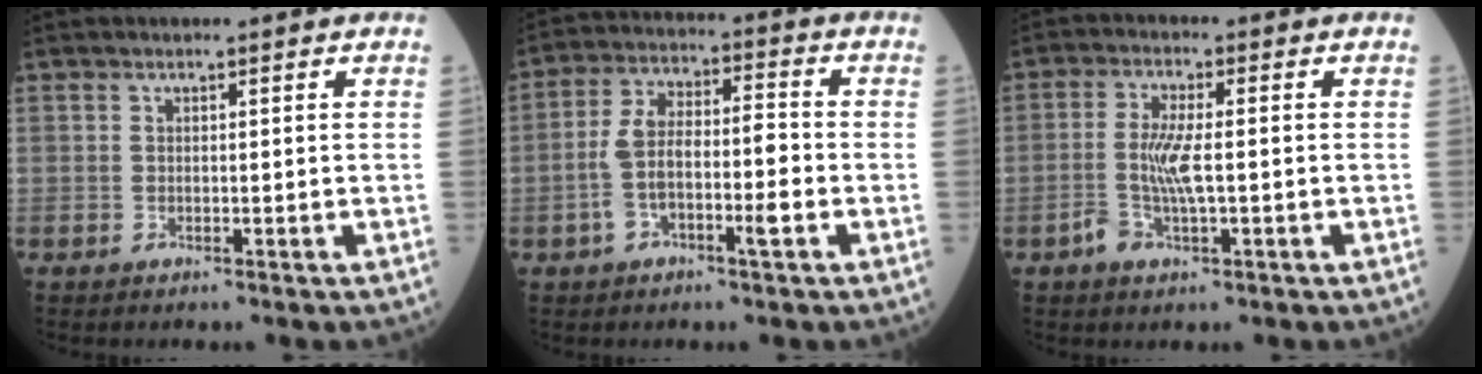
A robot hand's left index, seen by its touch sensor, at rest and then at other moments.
{"total": 8.8, "force": [-2.7, 2.8, 7.9], "torque": [-0.166, 0.027, -0.052]}
{"total": 5.1, "force": [-1.0, 1.2, 4.9], "torque": [-0.113, -0.003, -0.019]}